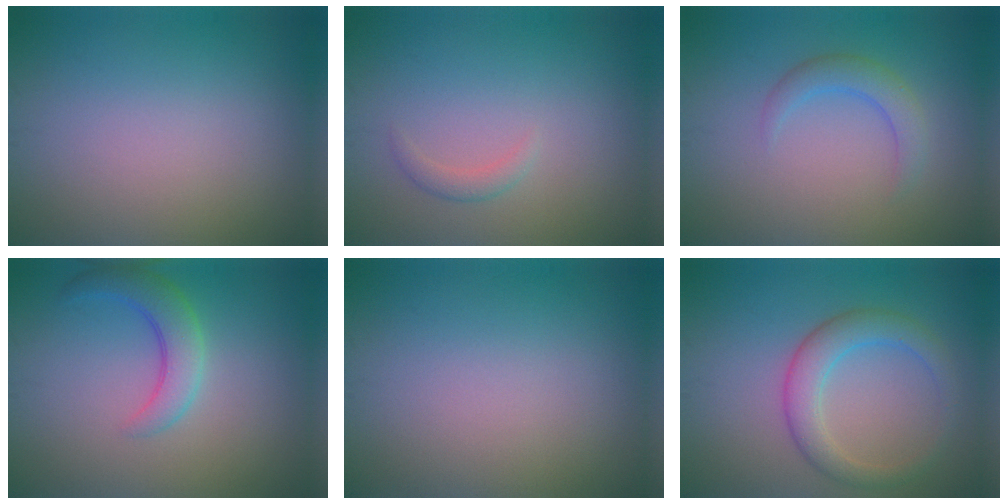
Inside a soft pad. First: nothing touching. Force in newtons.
{"total": 1.1, "press": 1.1, "slide": 0.0}
{"total": 2.4, "press": 2.4, "slide": 0.1}
{"total": 3.6, "press": 3.6, "slide": 0.1}
{"total": 0.0}
{"total": 3.8, "press": 3.8, "slide": 0.1}